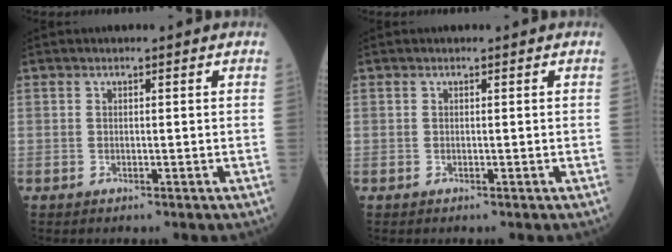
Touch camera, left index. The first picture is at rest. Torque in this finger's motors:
{"motor_torque": [0.01, 0.00, -0.02, 0.00]}